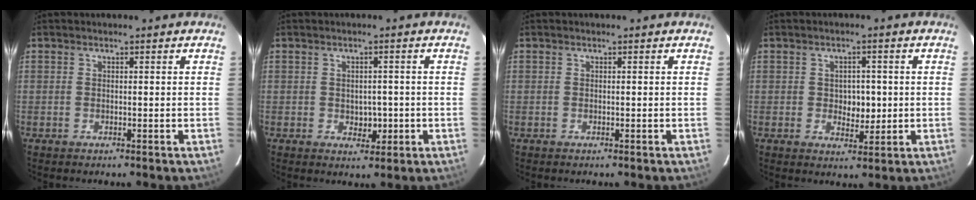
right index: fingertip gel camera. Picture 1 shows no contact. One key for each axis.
{"total": 3.0, "fx": -0.6, "fy": 2.1, "fz": 2.1, "tx": -0.023, "ty": 0.002, "tz": -0.001}
{"total": 0.0}
{"total": 3.9, "fx": 0.0, "fy": 2.5, "fz": 3.0, "tx": -0.036, "ty": 0.001, "tz": 0.006}